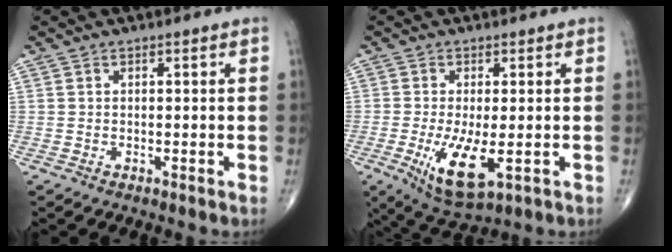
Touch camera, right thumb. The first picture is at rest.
{"total": 9.2, "force": [-2.3, 3.2, 8.3], "torque": [-0.157, -0.027, -0.030]}